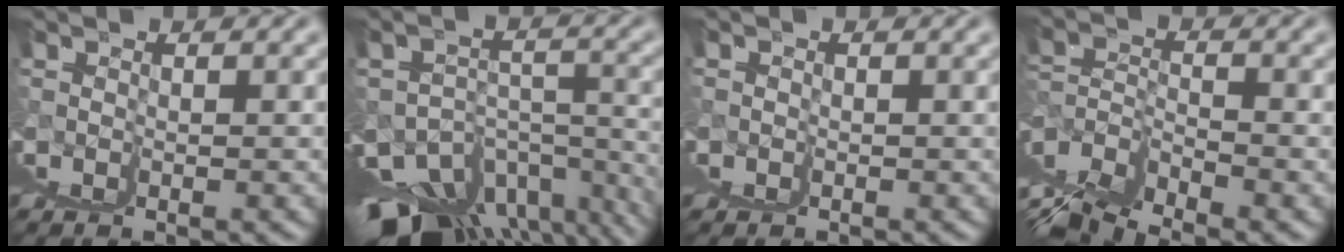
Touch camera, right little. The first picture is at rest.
{"total": 6.1, "force": [-4.1, 0.4, 4.6], "torque": [-0.058, -0.025, -0.033]}
{"total": 1.5, "force": [1.0, -0.9, -0.7], "torque": [0.025, 0.002, 0.015]}
{"total": 4.0, "force": [1.2, -2.0, 3.2], "torque": [-0.035, 0.004, 0.031]}